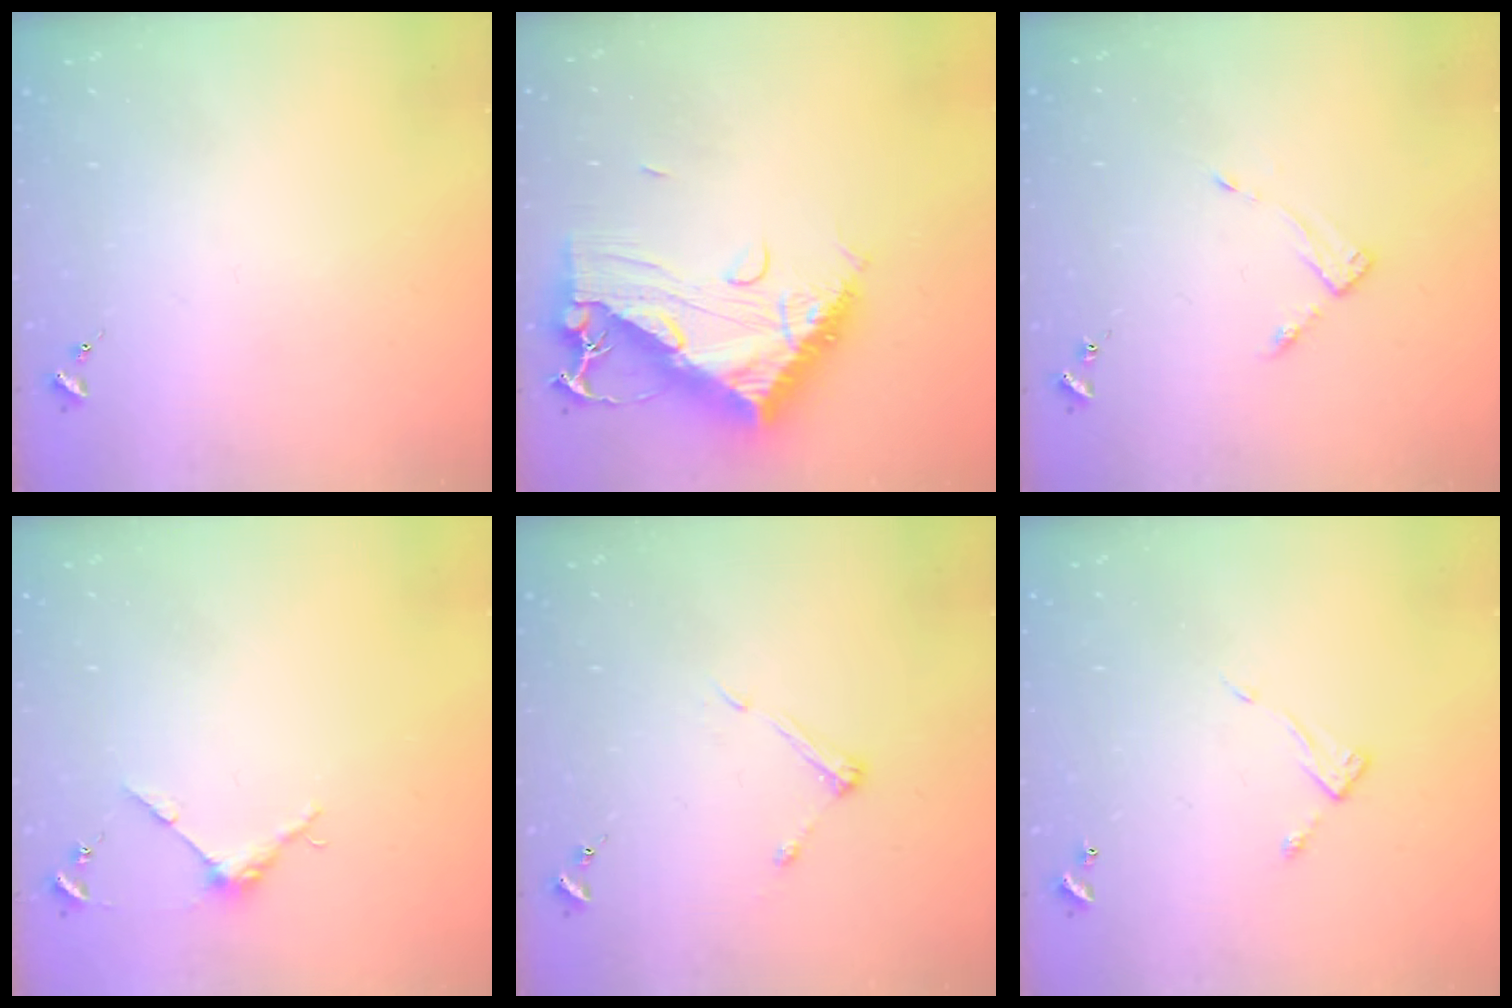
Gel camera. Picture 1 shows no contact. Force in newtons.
{"total": 15.7, "press": 15.6, "slide": 1.5}
{"total": 4.1, "press": 4.1, "slide": 0.4}
{"total": 3.8, "press": 3.7, "slide": 0.4}
{"total": 5.6, "press": 5.5, "slide": 0.7}
{"total": 5.1, "press": 5.1, "slide": 0.4}